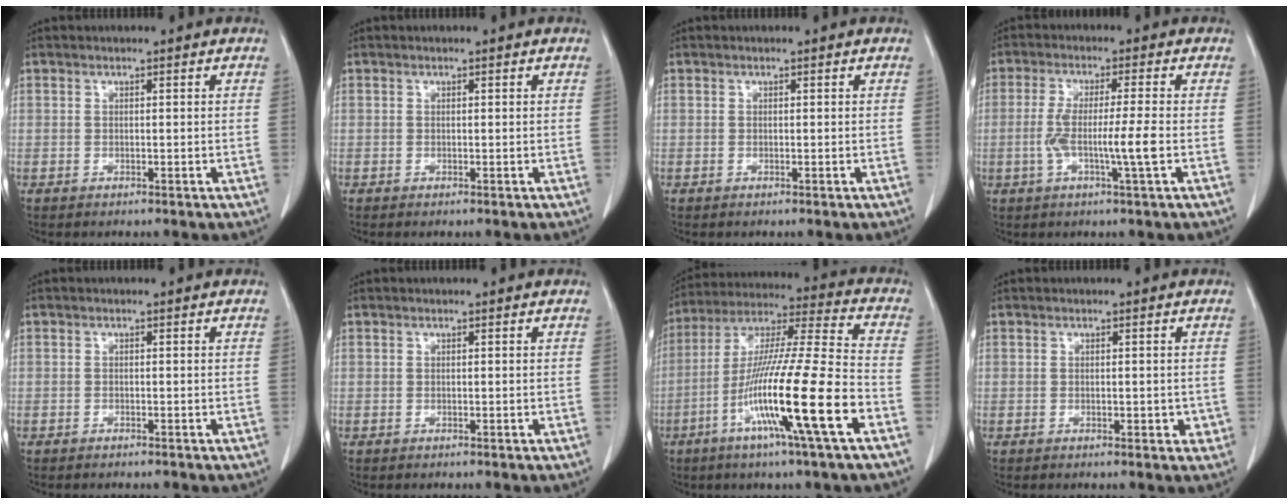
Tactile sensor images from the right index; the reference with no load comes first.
{"total": 0.0}
{"total": 0.0}
{"total": 7.0, "force": [-1.5, -0.5, 6.8], "torque": [-0.131, -0.005, -0.028]}
{"total": 0.8, "force": [-0.8, 0.2, 0.1], "torque": [-0.004, -0.001, -0.012]}
{"total": 0.0}
{"total": 19.4, "force": [-7.5, -0.7, 17.9], "torque": [-0.347, -0.026, -0.141]}
{"total": 1.9, "force": [-0.3, 1.1, 1.5], "torque": [-0.014, 0.001, 0.001]}